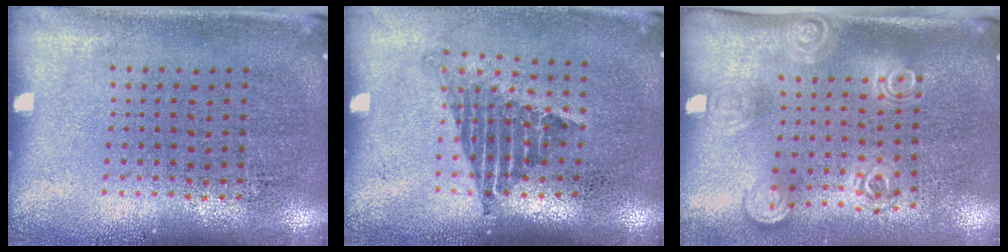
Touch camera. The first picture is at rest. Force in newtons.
{"total": 1.3, "press": 1.0, "slide": 0.9}
{"total": 1.8, "press": 1.3, "slide": 1.2}